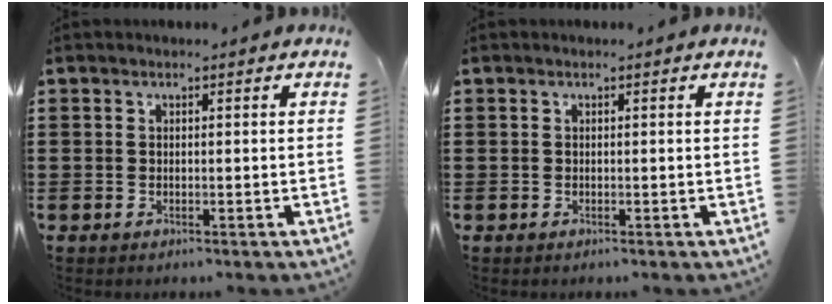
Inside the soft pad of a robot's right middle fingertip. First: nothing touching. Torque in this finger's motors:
{"motor_torque": [0.01, 0.03, -0.04, -0.01]}